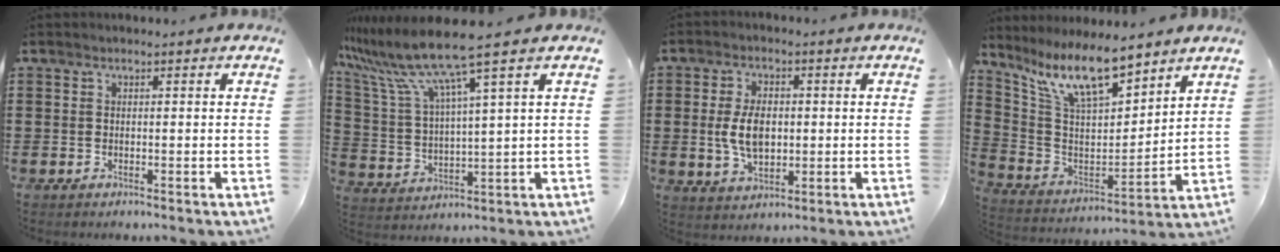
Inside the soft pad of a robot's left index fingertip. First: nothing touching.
{"total": 9.8, "force": [7.1, -0.2, 6.8], "torque": [-0.167, -0.042, 0.113]}
{"total": 6.9, "force": [0.3, 4.0, 5.6], "torque": [-0.116, 0.006, 0.000]}
{"total": 11.6, "force": [9.2, 2.8, 6.5], "torque": [-0.157, -0.041, 0.167]}